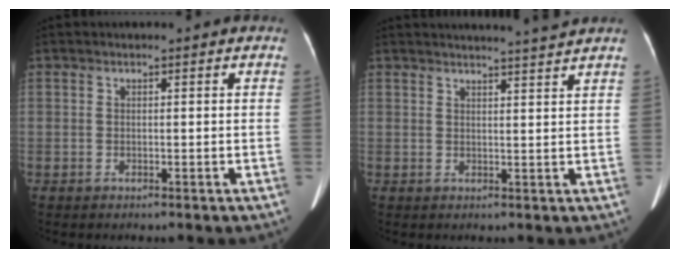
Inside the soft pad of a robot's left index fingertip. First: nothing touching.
{"total": 6.0, "force": [5.6, -1.5, 1.6], "torque": [-0.022, -0.003, 0.066]}